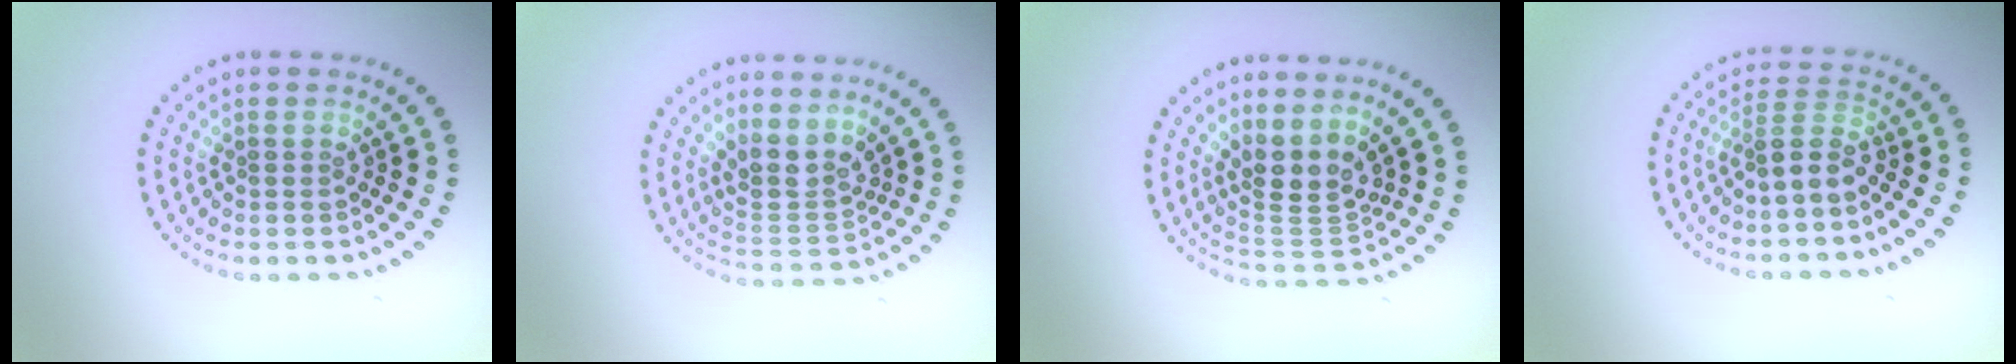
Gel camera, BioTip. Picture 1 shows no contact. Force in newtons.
{"total": 3.2, "press": 2.6, "slide": 1.8}
{"total": 3.5, "press": 2.7, "slide": 2.3}
{"total": 2.5, "press": 2.0, "slide": 1.5}